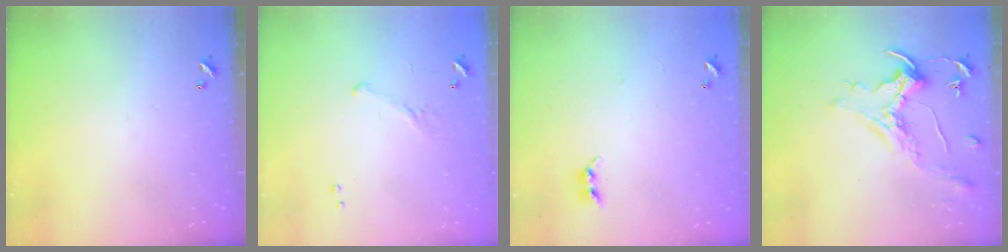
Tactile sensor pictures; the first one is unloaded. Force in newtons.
{"total": 5.4, "press": 5.3, "slide": 1.0}
{"total": 7.8, "press": 7.8, "slide": 0.4}
{"total": 1.5, "press": 1.3, "slide": 0.7}